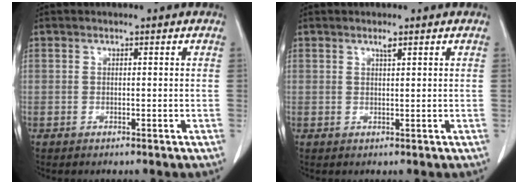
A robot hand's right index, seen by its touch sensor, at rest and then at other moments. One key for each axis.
{"total": 1.0, "fx": 0.7, "fy": 0.0, "fz": 0.7, "tx": -0.014, "ty": -0.001, "tz": 0.013}